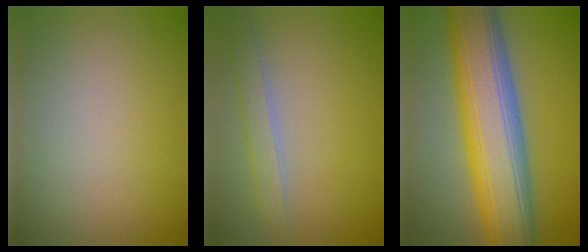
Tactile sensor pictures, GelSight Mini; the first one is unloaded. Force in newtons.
{"total": 2.2, "press": 2.2, "slide": 0.2}
{"total": 12.6, "press": 12.6, "slide": 0.7}